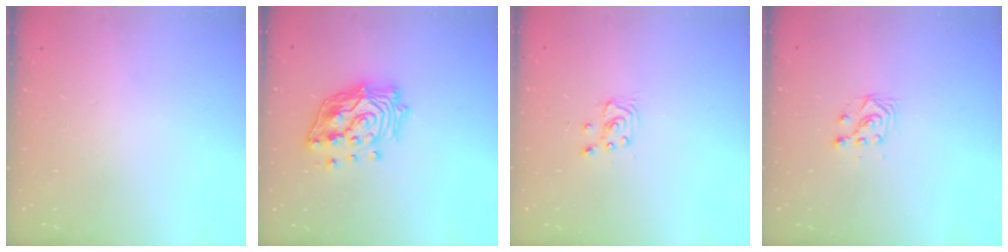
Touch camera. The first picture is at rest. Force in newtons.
{"total": 18.1, "press": 17.9, "slide": 2.7}
{"total": 2.9, "press": 2.9, "slide": 0.4}
{"total": 4.4, "press": 4.4, "slide": 0.7}